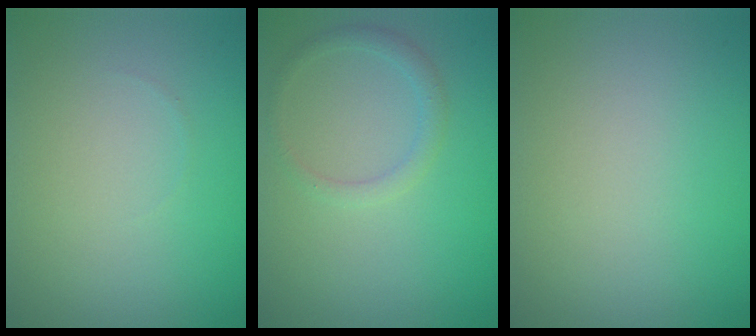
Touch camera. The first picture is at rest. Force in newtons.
{"total": 1.5, "press": 1.5, "slide": 0.1}
{"total": 0.0}